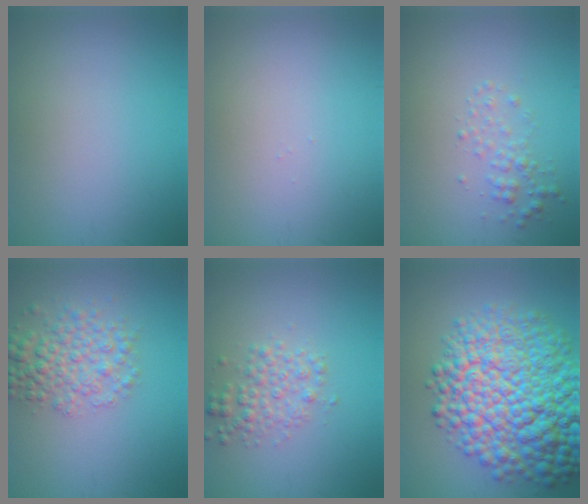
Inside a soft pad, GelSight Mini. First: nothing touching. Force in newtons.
{"total": 0.0}
{"total": 1.7, "press": 1.7, "slide": 0.0}
{"total": 4.2, "press": 4.2, "slide": 0.1}
{"total": 2.5, "press": 2.5, "slide": 0.0}
{"total": 14.0, "press": 14.0, "slide": 0.4}